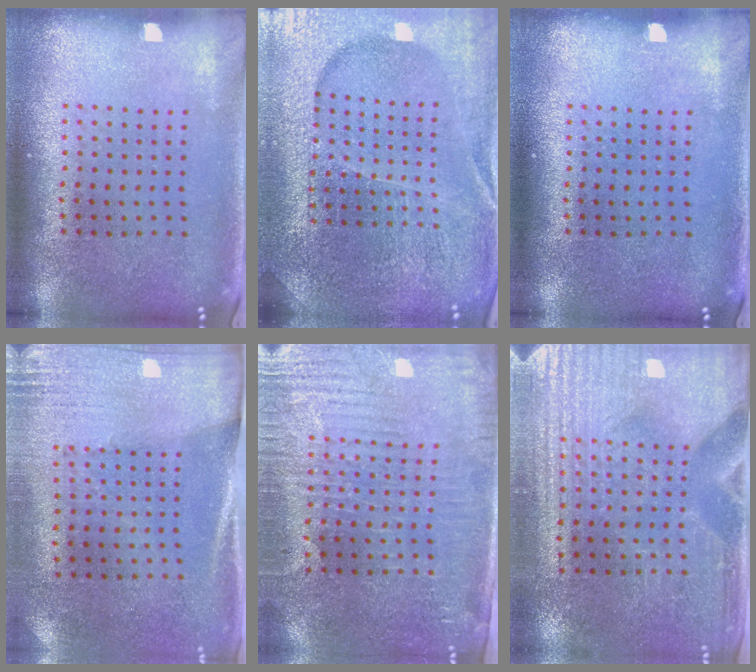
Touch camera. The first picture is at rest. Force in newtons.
{"total": 5.2, "press": 4.7, "slide": 2.1}
{"total": 0.0}
{"total": 2.7, "press": 2.4, "slide": 1.2}
{"total": 3.5, "press": 3.3, "slide": 1.2}
{"total": 3.6, "press": 3.3, "slide": 1.3}